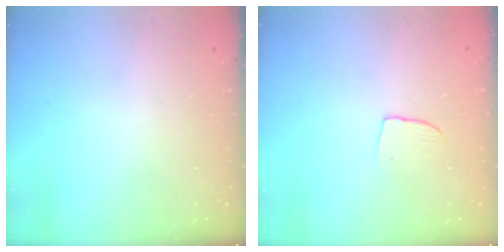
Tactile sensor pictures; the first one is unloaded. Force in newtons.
{"total": 4.9, "press": 4.9, "slide": 0.4}